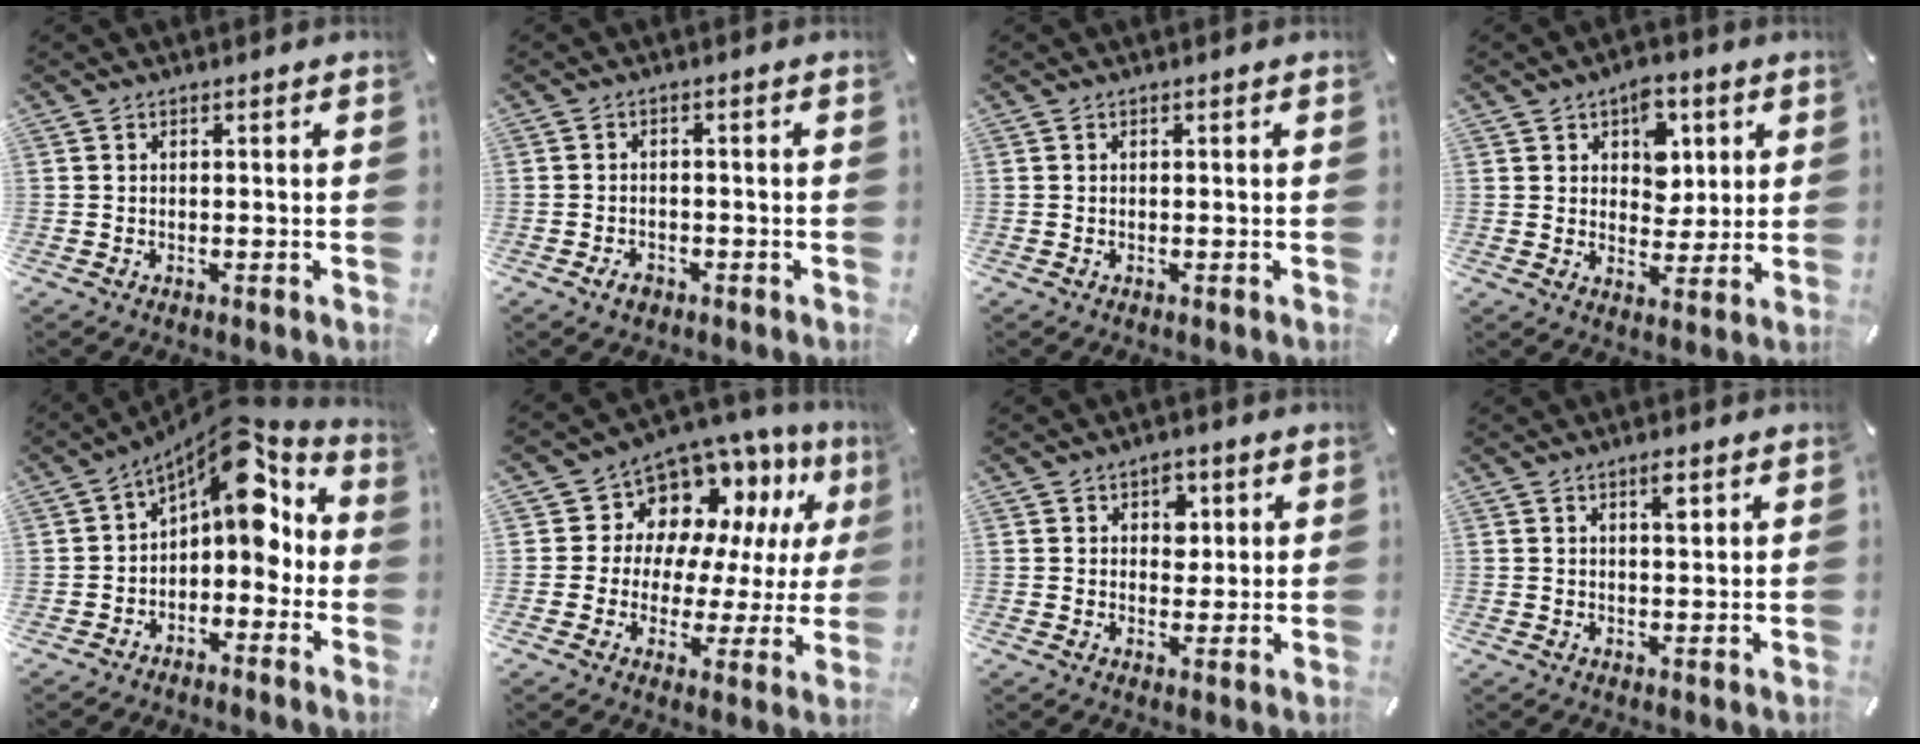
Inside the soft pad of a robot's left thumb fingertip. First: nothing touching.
{"total": 2.8, "force": [-1.7, 1.8, 1.3], "torque": [-0.024, 0.007, -0.031]}
{"total": 0.0}
{"total": 7.6, "force": [3.4, 5.8, 3.5], "torque": [-0.034, -0.012, 0.053]}
{"total": 13.0, "force": [7.0, 6.3, 9.0], "torque": [-0.123, -0.058, 0.119]}
{"total": 11.5, "force": [7.0, 8.6, 3.0], "torque": [-0.059, -0.068, 0.133]}
{"total": 4.3, "force": [1.5, 3.4, 2.1], "torque": [-0.009, -0.008, 0.016]}
{"total": 2.7, "force": [1.5, 0.8, 2.2], "torque": [-0.030, -0.003, 0.021]}